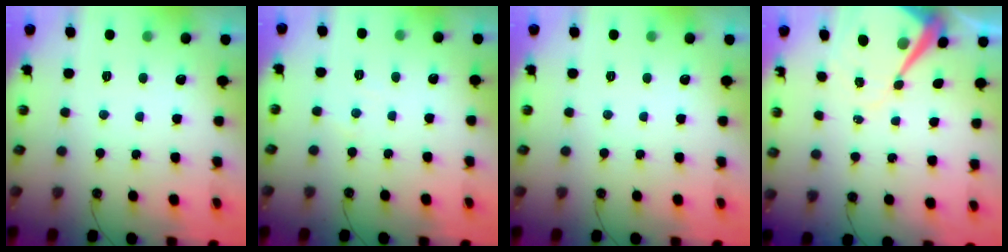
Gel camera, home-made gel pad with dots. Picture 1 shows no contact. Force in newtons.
{"total": 2.7, "press": 2.6, "slide": 0.5}
{"total": 0.0}
{"total": 10.2, "press": 10.2, "slide": 0.6}